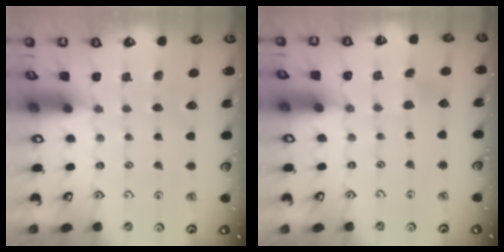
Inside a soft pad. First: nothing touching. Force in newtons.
{"total": 2.1, "press": 2.1, "slide": 0.3}